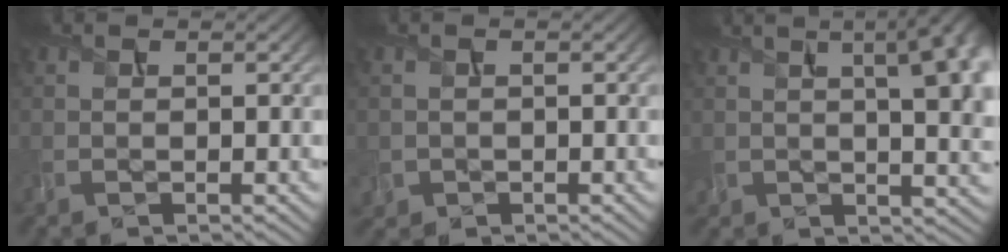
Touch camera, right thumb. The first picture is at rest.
{"total": 1.4, "force": [-0.4, 1.3, -0.4], "torque": [0.002, -0.012, -0.006]}
{"total": 14.9, "force": [4.1, 6.4, 12.8], "torque": [-0.165, 0.045, 0.062]}